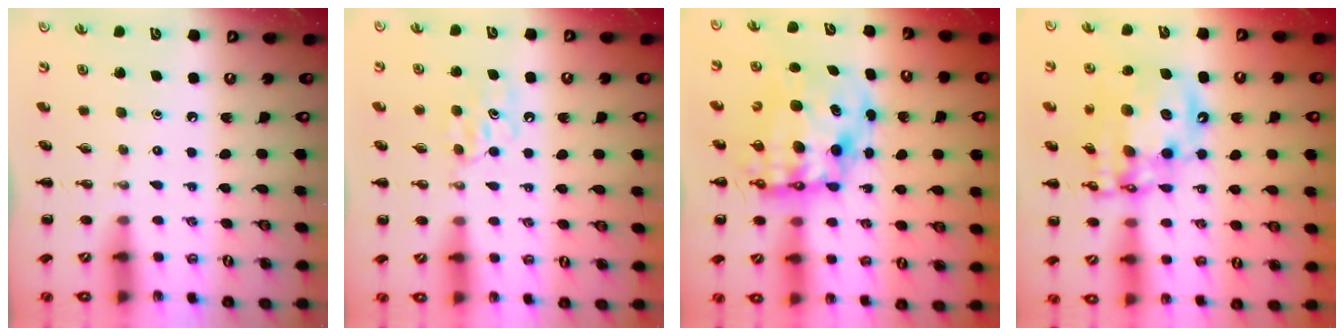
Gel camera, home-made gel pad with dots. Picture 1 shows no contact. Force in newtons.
{"total": 6.6, "press": 6.4, "slide": 1.6}
{"total": 13.9, "press": 13.4, "slide": 3.6}
{"total": 18.3, "press": 17.7, "slide": 4.8}